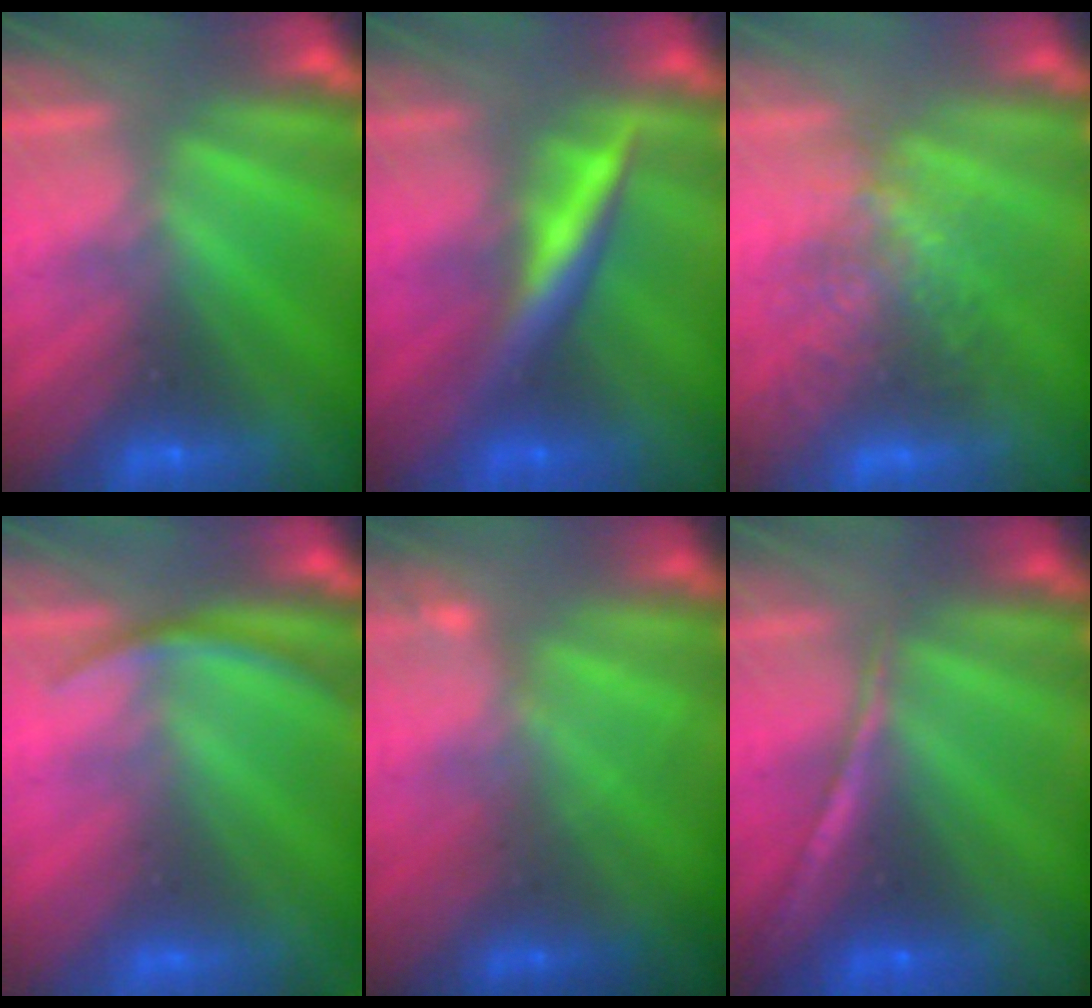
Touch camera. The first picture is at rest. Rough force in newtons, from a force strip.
{"total": 2.9}
{"total": 3.1}
{"total": 2.9}
{"total": 2.2}
{"total": 1.4}